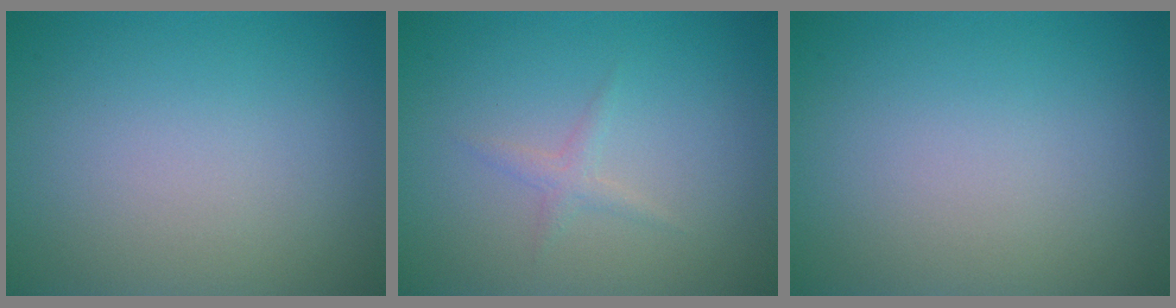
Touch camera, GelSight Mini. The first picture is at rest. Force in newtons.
{"total": 1.0, "press": 1.0, "slide": 0.1}
{"total": 0.0}